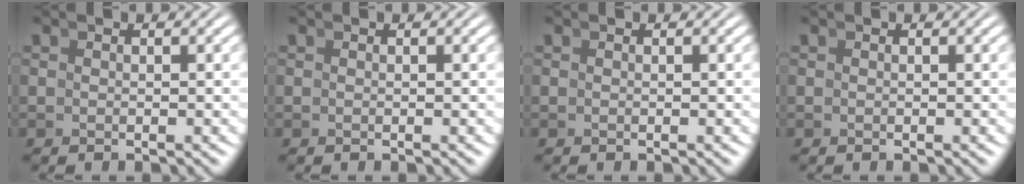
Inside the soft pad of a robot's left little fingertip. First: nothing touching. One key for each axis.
{"total": 0.0}
{"total": 0.0}
{"total": 0.0}